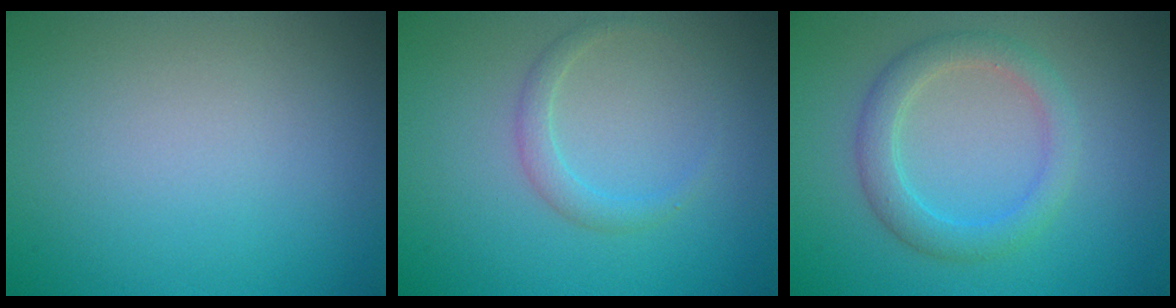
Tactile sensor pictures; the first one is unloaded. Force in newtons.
{"total": 1.5, "press": 1.5, "slide": 0.1}
{"total": 3.1, "press": 3.1, "slide": 0.2}